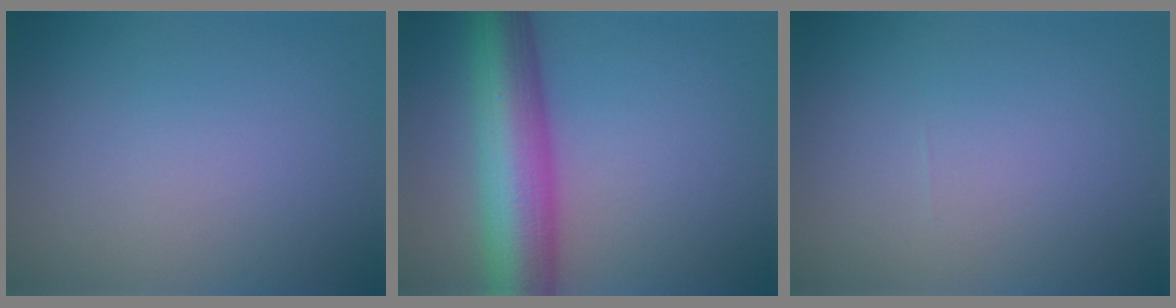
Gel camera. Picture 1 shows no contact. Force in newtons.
{"total": 10.2, "press": 10.2, "slide": 0.3}
{"total": 0.0}